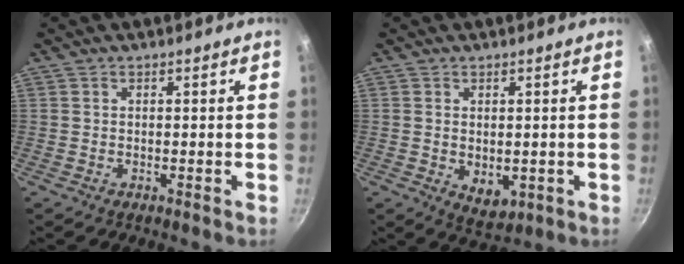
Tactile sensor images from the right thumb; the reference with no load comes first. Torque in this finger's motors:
{"motor_torque": [-0.18, 0.33, -0.43, 0.16, -0.05]}